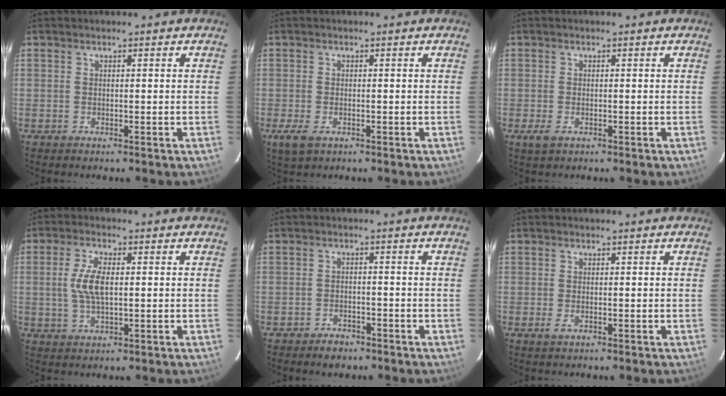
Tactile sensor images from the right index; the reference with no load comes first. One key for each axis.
{"total": 3.8, "fx": -1.7, "fy": 2.1, "fz": 2.6, "tx": -0.055, "ty": -0.011, "tz": -0.028}
{"total": 2.3, "fx": -1.0, "fy": 1.3, "fz": 1.6, "tx": -0.032, "ty": -0.006, "tz": -0.015}
{"total": 6.2, "fx": 0.4, "fy": 2.5, "fz": 5.6, "tx": -0.113, "ty": 0.002, "tz": 0.009}
{"total": 4.0, "fx": -3.1, "fy": 2.1, "fz": 1.2, "tx": -0.035, "ty": 0.005, "tz": -0.048}
{"total": 1.3, "fx": -0.3, "fy": 0.6, "fz": 1.1, "tx": -0.024, "ty": -0.003, "tz": -0.006}